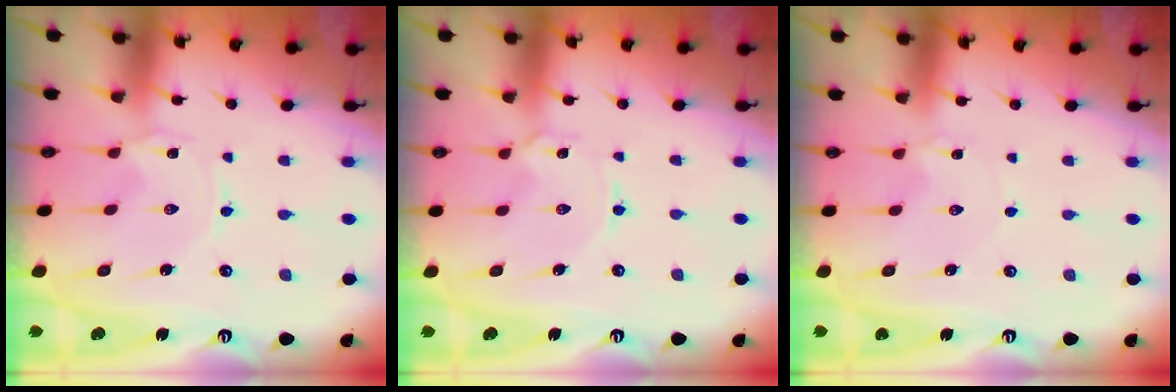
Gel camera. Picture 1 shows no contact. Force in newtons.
{"total": 1.5, "press": 1.4, "slide": 0.2}
{"total": 1.8, "press": 1.8, "slide": 0.3}